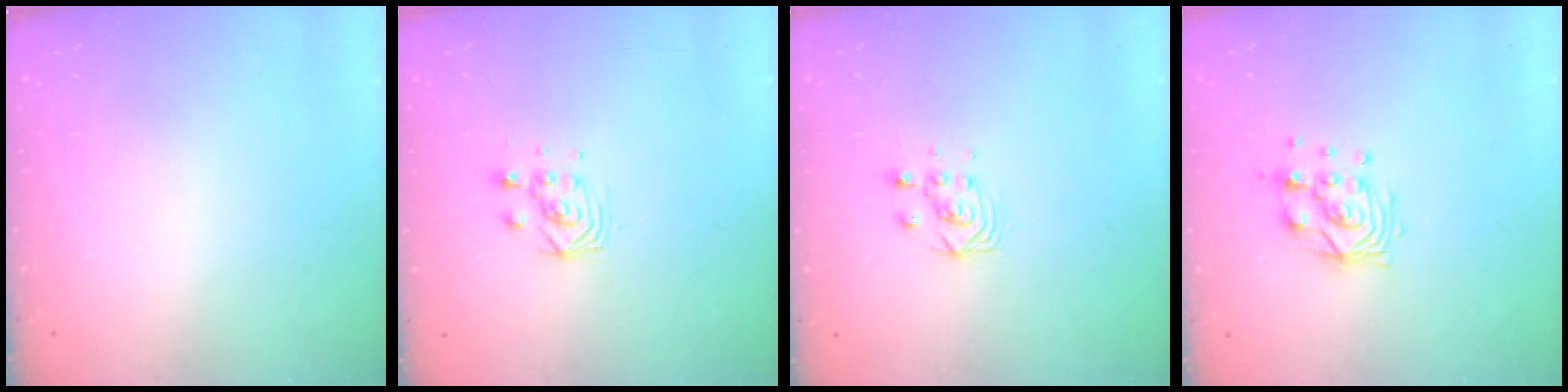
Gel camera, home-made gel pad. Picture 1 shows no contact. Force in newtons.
{"total": 3.1, "press": 3.1, "slide": 0.0}
{"total": 4.6, "press": 4.5, "slide": 0.2}
{"total": 9.6, "press": 9.5, "slide": 1.2}